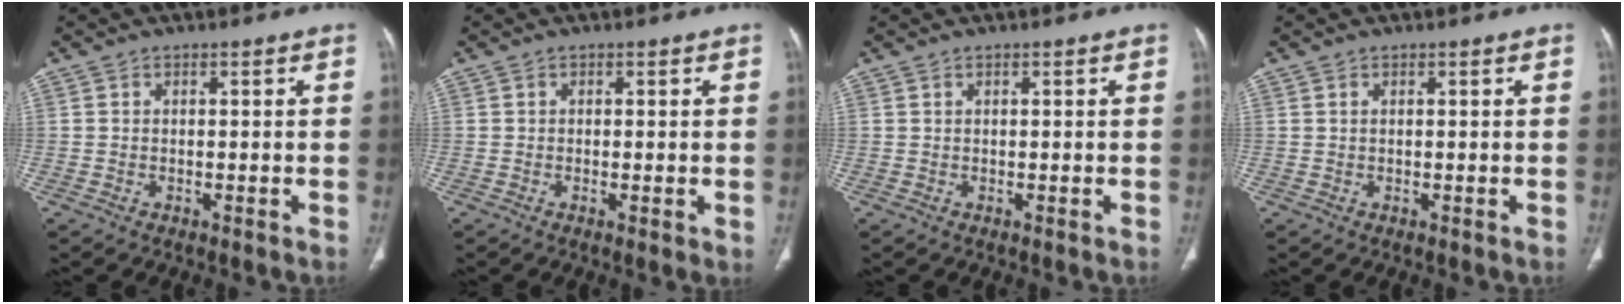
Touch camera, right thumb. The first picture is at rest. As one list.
[{"total": 1.5, "force": [-0.2, 0.4, 1.4], "torque": [-0.032, -0.006, -0.006]}, {"total": 0.0}, {"total": 0.0}]